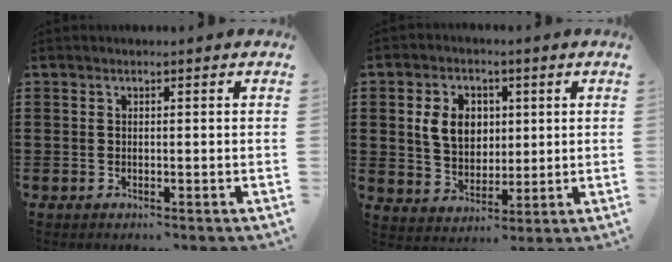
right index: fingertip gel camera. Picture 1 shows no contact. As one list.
[{"total": 7.2, "force": [1.5, 5.6, 4.3], "torque": [-0.102, 0.013, 0.022]}]